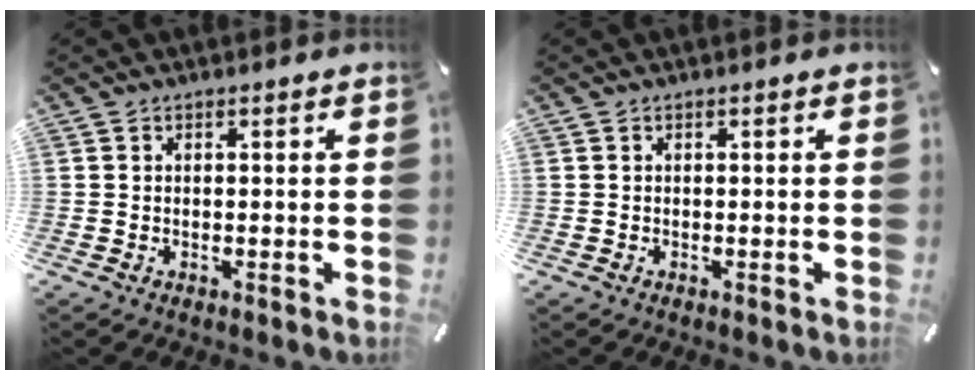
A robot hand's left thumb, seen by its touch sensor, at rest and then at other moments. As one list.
[{"total": 0.0}]